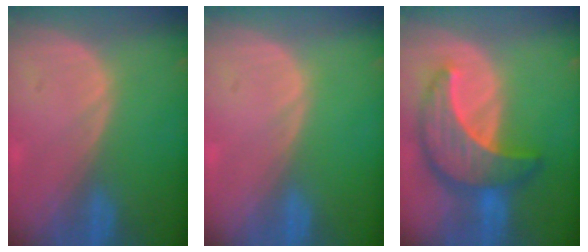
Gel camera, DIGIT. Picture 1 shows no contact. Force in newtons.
{"total": 0.0}
{"total": 10.0, "press": 10.0, "slide": 0.7}